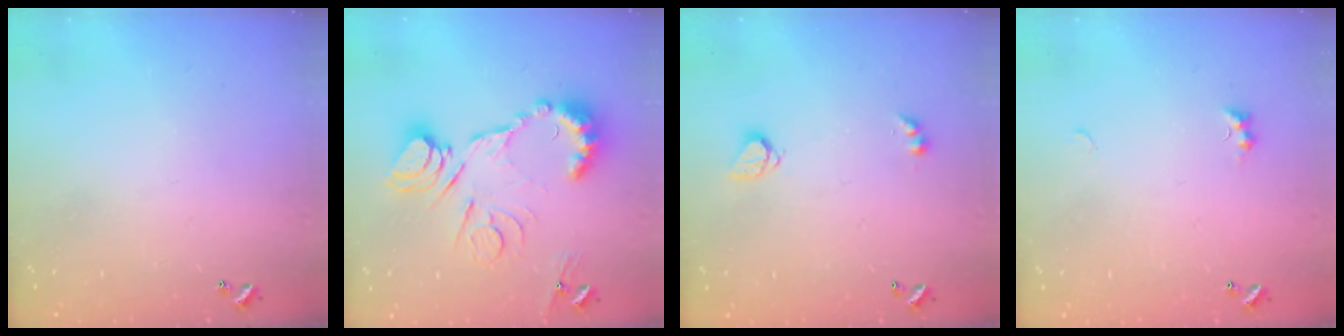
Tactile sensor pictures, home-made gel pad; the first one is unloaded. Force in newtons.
{"total": 15.6, "press": 15.5, "slide": 1.7}
{"total": 3.3, "press": 3.3, "slide": 0.2}
{"total": 1.4, "press": 1.3, "slide": 0.5}